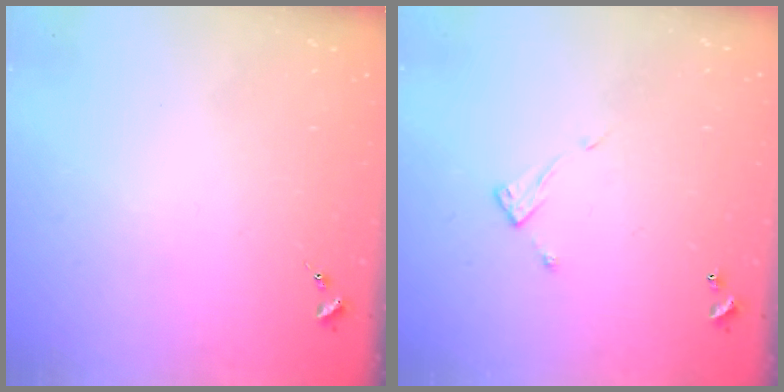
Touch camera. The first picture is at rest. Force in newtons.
{"total": 4.7, "press": 4.7, "slide": 0.3}